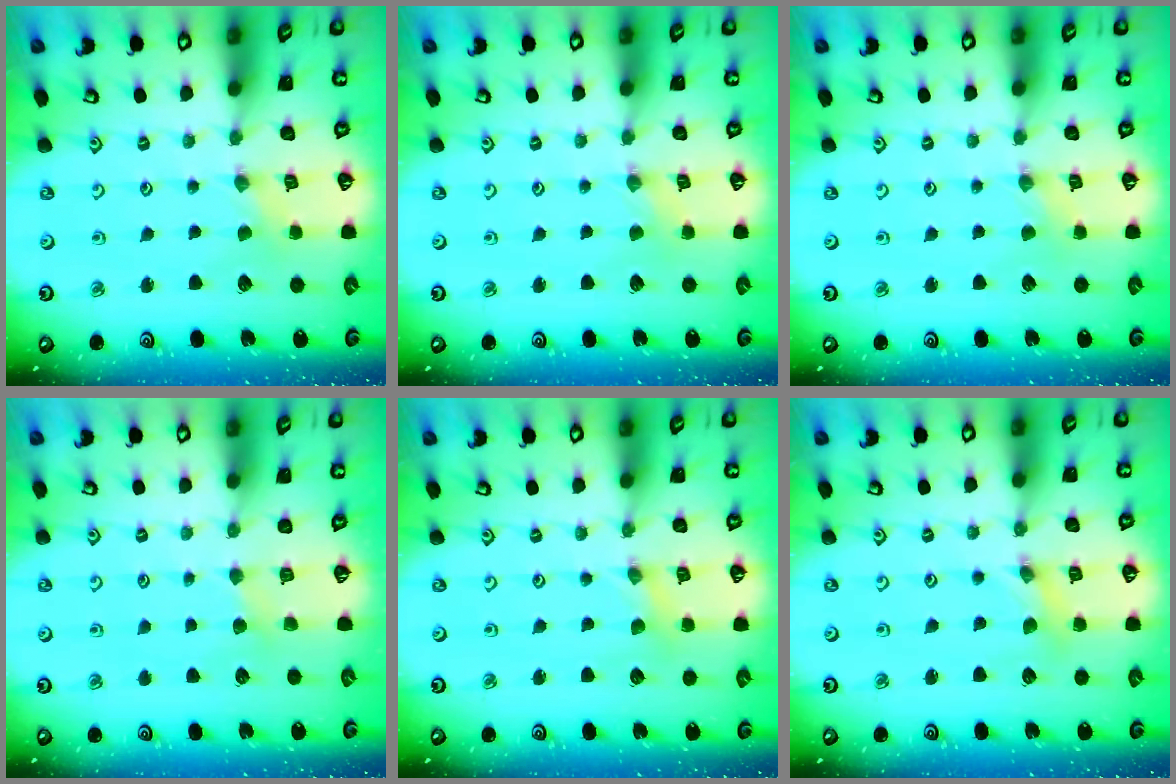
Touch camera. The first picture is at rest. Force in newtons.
{"total": 1.2, "press": 1.2, "slide": 0.2}
{"total": 1.2, "press": 1.2, "slide": 0.2}
{"total": 2.3, "press": 2.2, "slide": 0.4}
{"total": 1.6, "press": 1.6, "slide": 0.3}
{"total": 2.1, "press": 2.1, "slide": 0.3}